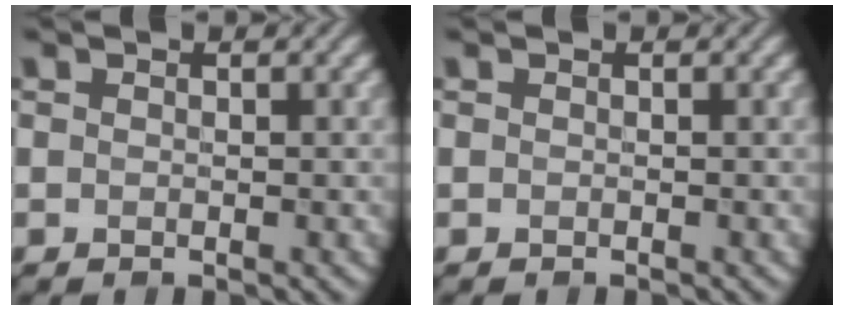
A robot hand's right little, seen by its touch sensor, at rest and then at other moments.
{"total": 0.0}